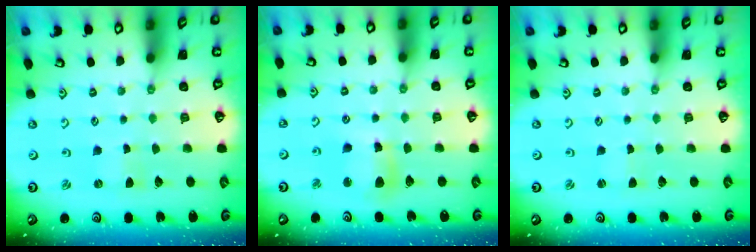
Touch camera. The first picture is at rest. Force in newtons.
{"total": 9.7, "press": 9.7, "slide": 1.2}
{"total": 0.0}